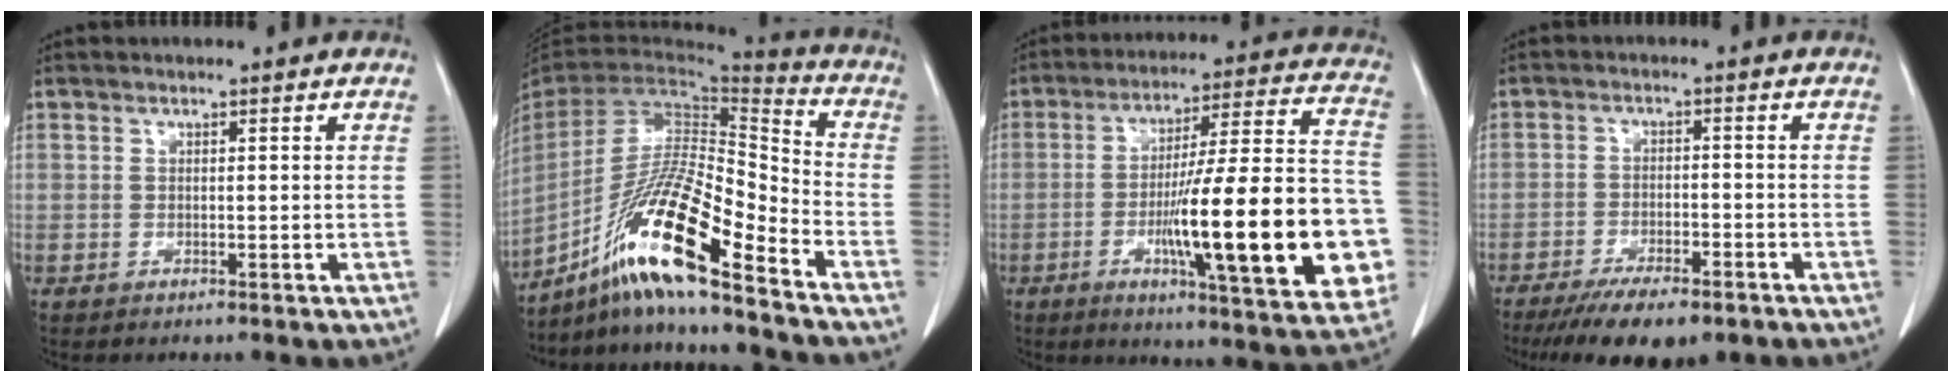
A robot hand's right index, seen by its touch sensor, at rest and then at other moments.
{"total": 19.4, "force": [-13.1, 0.9, 14.2], "torque": [-0.296, -0.020, -0.246]}
{"total": 25.8, "force": [-5.8, 3.3, 24.9], "torque": [-0.310, 0.009, -0.080]}
{"total": 10.4, "force": [-7.6, 3.2, 6.3], "torque": [-0.093, -0.013, -0.113]}